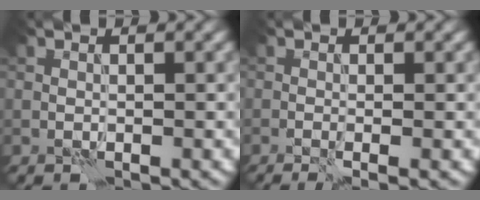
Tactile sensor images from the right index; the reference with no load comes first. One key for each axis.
{"total": 2.5, "fx": -0.8, "fy": 0.8, "fz": 2.2, "tx": -0.027, "ty": -0.001, "tz": -0.017}